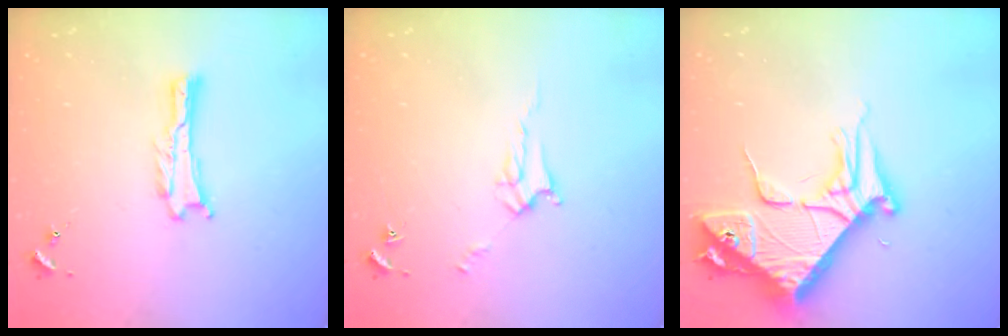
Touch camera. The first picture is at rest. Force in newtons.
{"total": 3.5, "press": 3.5, "slide": 0.3}
{"total": 9.0, "press": 8.9, "slide": 1.2}